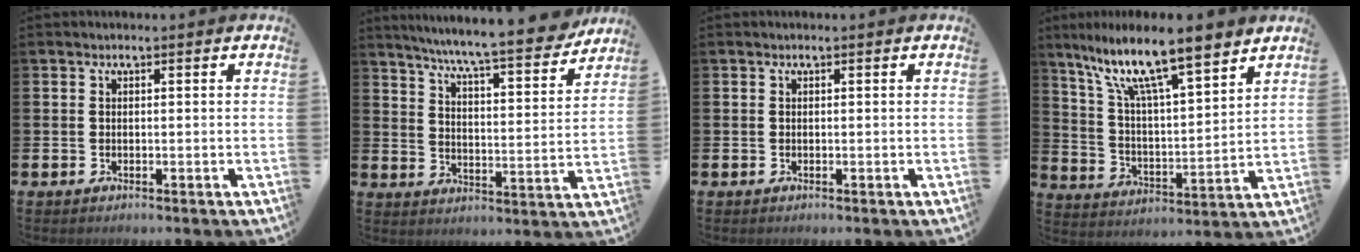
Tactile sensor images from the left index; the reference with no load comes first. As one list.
[{"total": 8.4, "force": [7.7, -0.1, 3.3], "torque": [-0.080, -0.060, 0.129]}, {"total": 0.0}, {"total": 11.8, "force": [9.8, 1.9, 6.2], "torque": [-0.153, -0.055, 0.167]}]